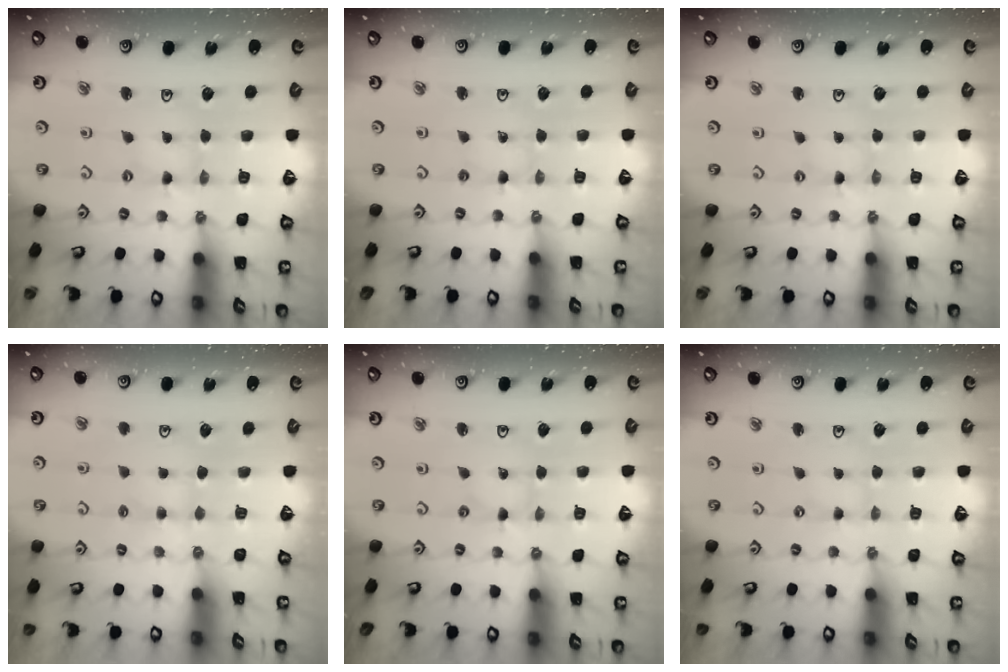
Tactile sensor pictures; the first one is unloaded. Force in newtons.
{"total": 1.2, "press": 1.2, "slide": 0.2}
{"total": 0.0}
{"total": 2.1, "press": 2.1, "slide": 0.4}
{"total": 0.0}
{"total": 0.0}